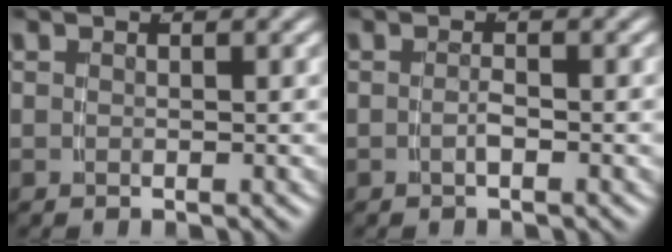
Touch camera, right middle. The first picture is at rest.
{"total": 1.1, "force": [-0.8, -0.2, 0.7], "torque": [-0.014, -0.005, -0.011]}